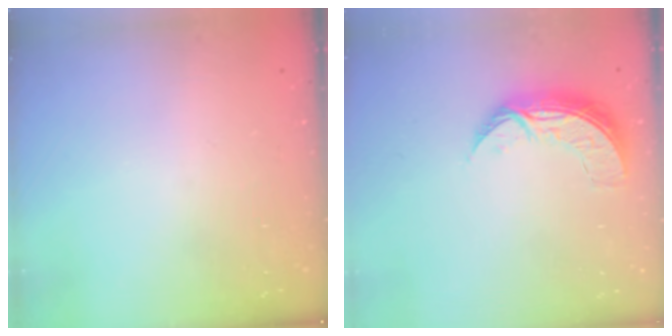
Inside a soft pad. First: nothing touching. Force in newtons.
{"total": 7.8, "press": 7.8, "slide": 0.7}